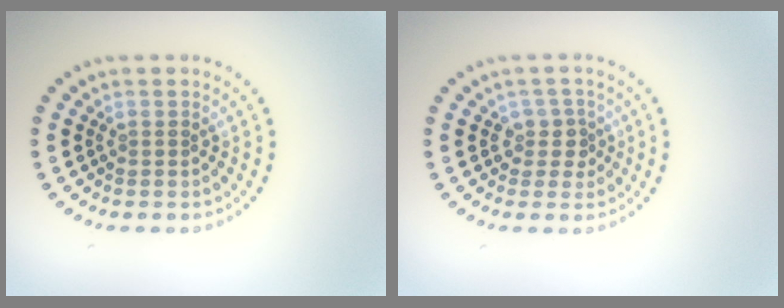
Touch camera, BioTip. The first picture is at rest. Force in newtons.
{"total": 2.0, "press": 1.6, "slide": 1.2}